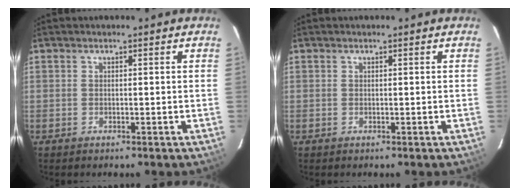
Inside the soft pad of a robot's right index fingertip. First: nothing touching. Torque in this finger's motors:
{"motor_torque": [0.00, 0.00, 0.01, 0.00]}